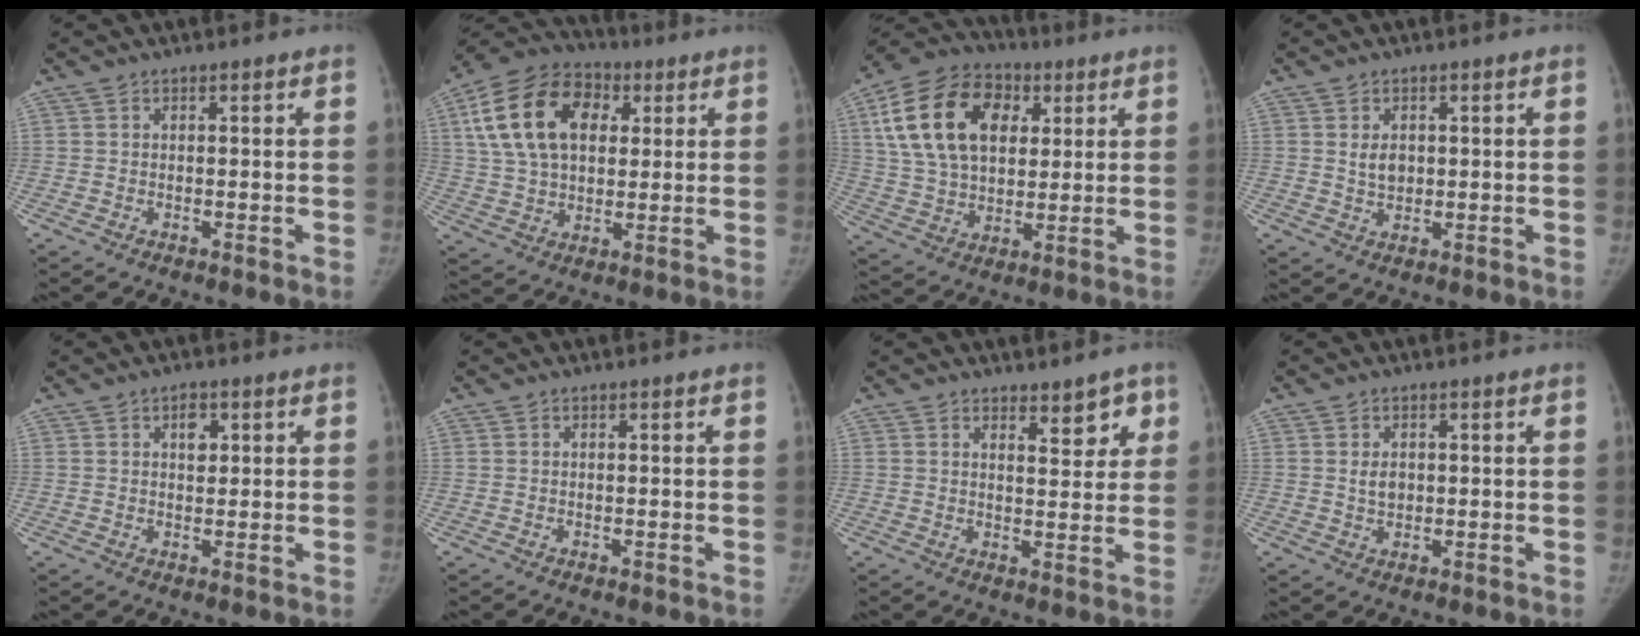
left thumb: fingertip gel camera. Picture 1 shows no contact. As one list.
[{"total": 19.4, "force": [5.6, 13.0, 13.3], "torque": [-0.234, 0.009, 0.094]}, {"total": 21.1, "force": [6.5, 14.3, 14.2], "torque": [-0.251, 0.005, 0.112]}, {"total": 3.3, "force": [0.6, 2.4, 2.2], "torque": [-0.026, -0.005, 0.015]}, {"total": 2.9, "force": [1.2, 1.9, 1.9], "torque": [-0.016, -0.003, 0.015]}, {"total": 0.0}, {"total": 5.0, "force": [3.2, 2.6, 2.9], "torque": [-0.004, -0.020, 0.041]}, {"total": 2.6, "force": [0.4, 1.9, 1.7], "torque": [-0.021, -0.002, 0.010]}]